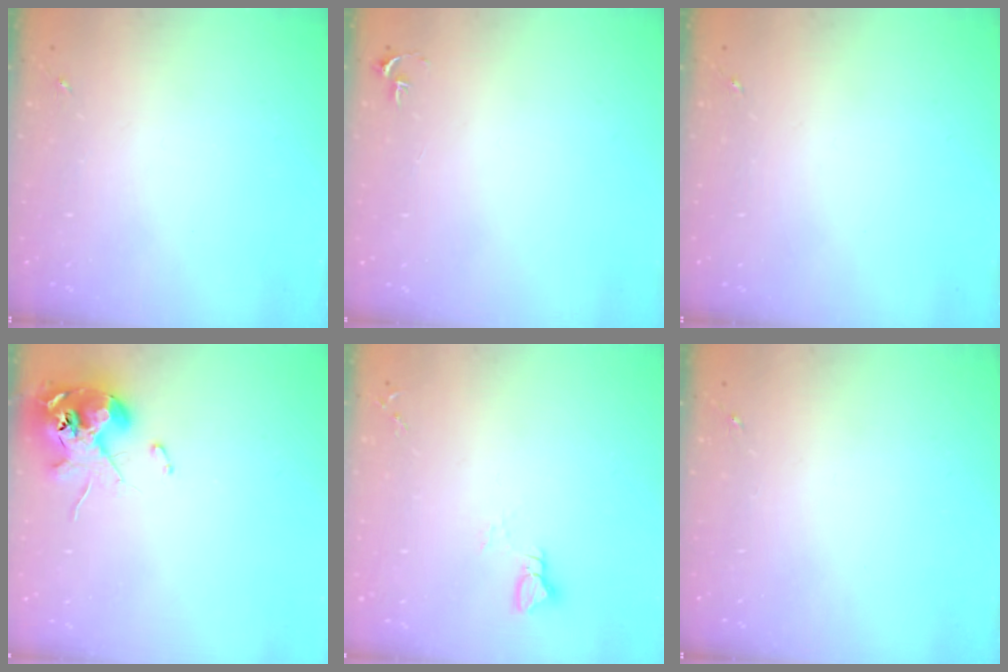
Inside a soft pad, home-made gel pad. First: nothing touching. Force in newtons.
{"total": 2.7, "press": 2.7, "slide": 0.3}
{"total": 0.0}
{"total": 11.6, "press": 11.4, "slide": 2.1}
{"total": 3.0, "press": 3.0, "slide": 0.3}
{"total": 0.0}